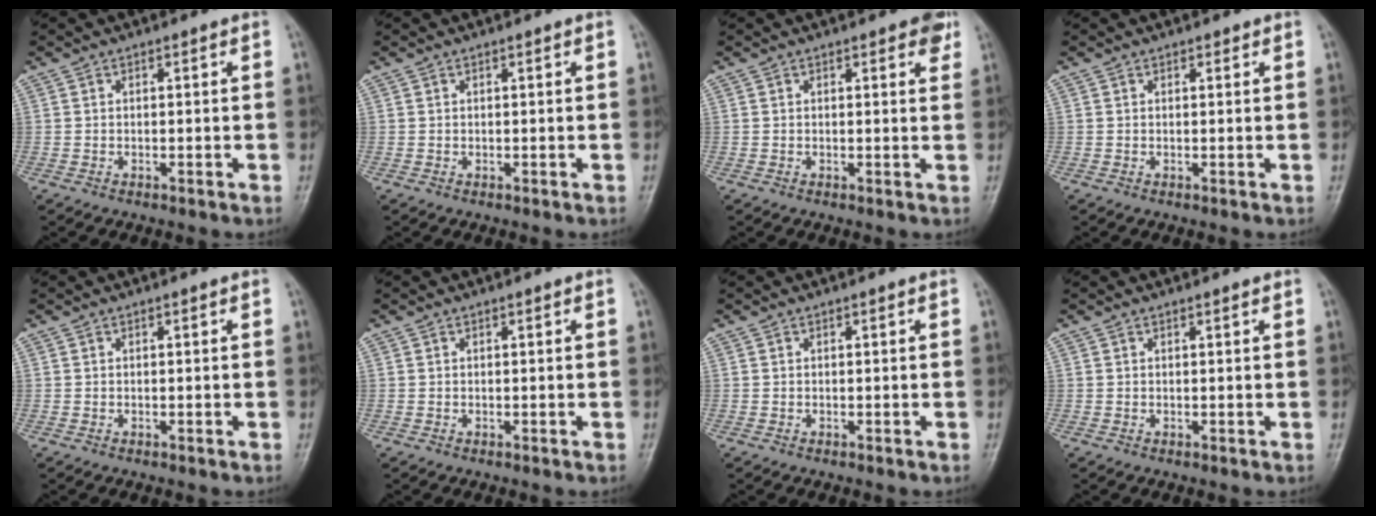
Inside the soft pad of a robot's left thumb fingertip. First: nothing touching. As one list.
[{"total": 0.0}, {"total": 3.1, "force": [1.8, 1.2, 2.2], "torque": [-0.016, -0.004, 0.016]}, {"total": 0.6, "force": [0.5, 0.3, 0.2], "torque": [-0.001, -0.003, 0.005]}, {"total": 0.0}, {"total": 0.0}, {"total": 0.0}, {"total": 0.6, "force": [0.5, 0.0, 0.3], "torque": [-0.007, -0.001, 0.009]}]